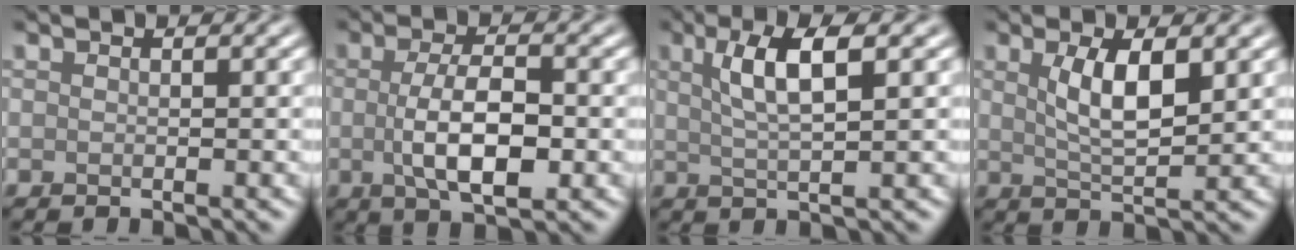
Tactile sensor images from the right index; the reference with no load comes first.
{"total": 5.7, "force": [-0.6, 2.3, 5.2], "torque": [-0.101, -0.003, -0.010]}
{"total": 4.9, "force": [1.7, 1.2, 4.5], "torque": [-0.080, 0.002, 0.030]}
{"total": 4.3, "force": [1.4, 1.4, 3.8], "torque": [-0.077, -0.001, 0.027]}